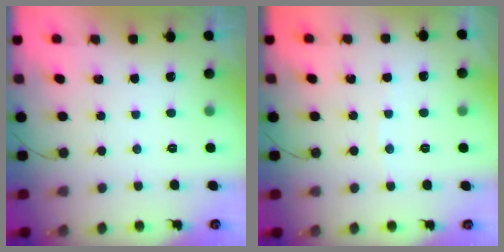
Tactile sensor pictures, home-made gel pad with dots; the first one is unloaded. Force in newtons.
{"total": 2.0, "press": 2.0, "slide": 0.3}